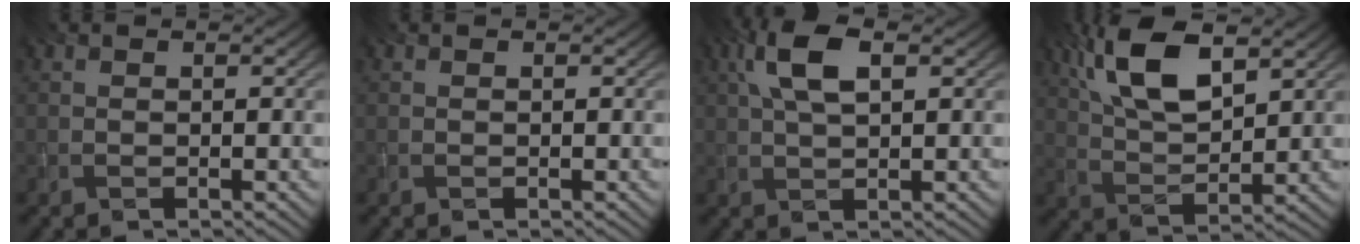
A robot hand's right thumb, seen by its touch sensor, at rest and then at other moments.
{"total": 0.0}
{"total": 6.3, "force": [2.1, 2.6, 5.3], "torque": [-0.122, 0.012, 0.038]}
{"total": 10.9, "force": [5.4, 4.4, 8.3], "torque": [-0.181, 0.012, 0.110]}